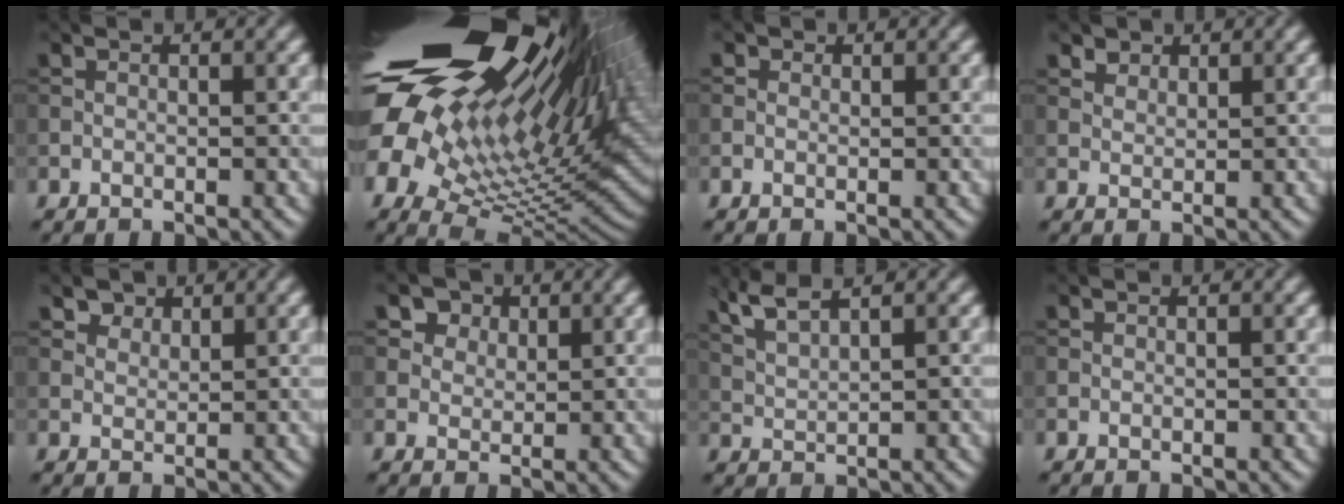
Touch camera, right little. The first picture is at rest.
{"total": 21.9, "force": [7.9, 10.5, 17.6], "torque": [-0.307, 0.009, 0.142]}
{"total": 0.5, "force": [0.2, 0.5, 0.1], "torque": [0.001, -0.002, -0.001]}
{"total": 1.7, "force": [1.3, 0.9, 0.4], "torque": [-0.009, -0.010, 0.032]}
{"total": 2.3, "force": [1.8, 1.3, 0.6], "torque": [-0.019, -0.014, 0.042]}
{"total": 5.3, "force": [3.3, 3.5, 2.2], "torque": [-0.062, -0.002, 0.054]}
{"total": 3.6, "force": [2.6, 0.7, 2.4], "torque": [-0.056, 0.015, 0.054]}
{"total": 0.0}